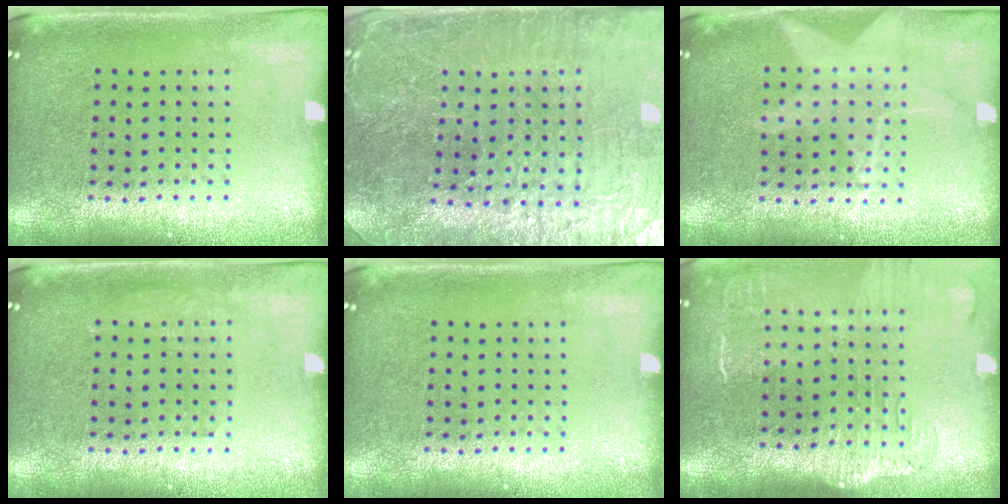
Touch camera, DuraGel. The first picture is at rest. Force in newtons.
{"total": 4.0, "press": 4.0, "slide": 0.7}
{"total": 1.4, "press": 1.4, "slide": 0.5}
{"total": 0.9, "press": 0.9, "slide": 0.2}
{"total": 0.0}
{"total": 1.9, "press": 1.5, "slide": 1.2}